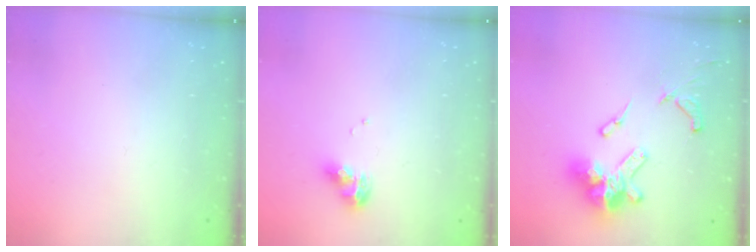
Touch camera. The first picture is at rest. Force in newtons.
{"total": 8.9, "press": 8.9, "slide": 0.8}
{"total": 17.1, "press": 17.0, "slide": 2.1}